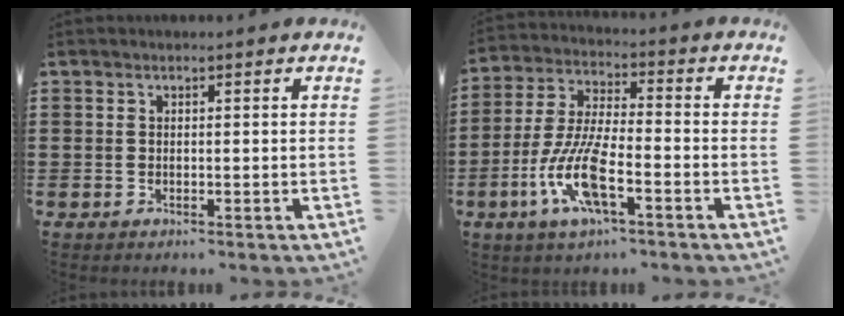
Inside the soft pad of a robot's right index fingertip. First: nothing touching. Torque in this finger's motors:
{"motor_torque": [2.14, 0.00, 1.05, 0.21]}